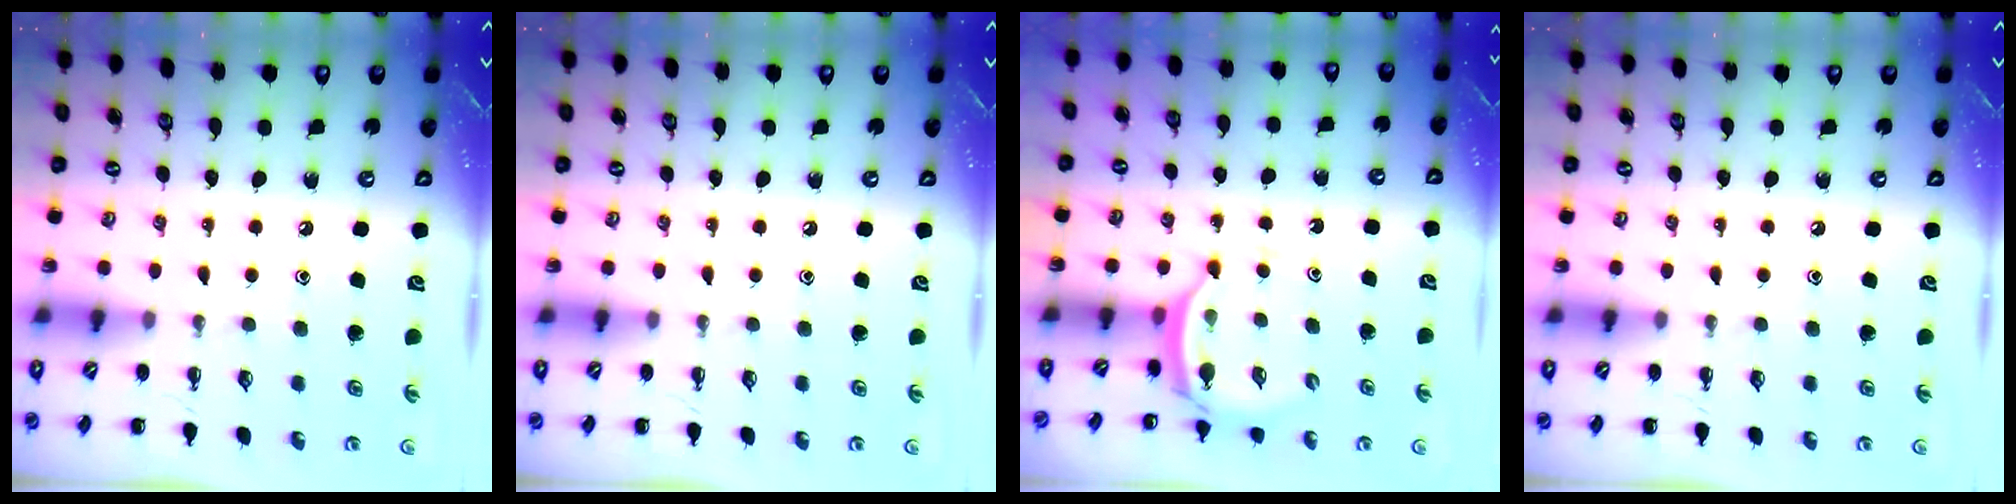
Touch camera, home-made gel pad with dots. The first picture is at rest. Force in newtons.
{"total": 0.0}
{"total": 3.9, "press": 3.9, "slide": 0.6}
{"total": 0.0}